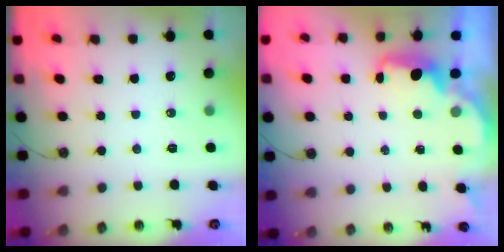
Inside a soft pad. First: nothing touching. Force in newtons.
{"total": 1.7, "press": 1.6, "slide": 0.5}